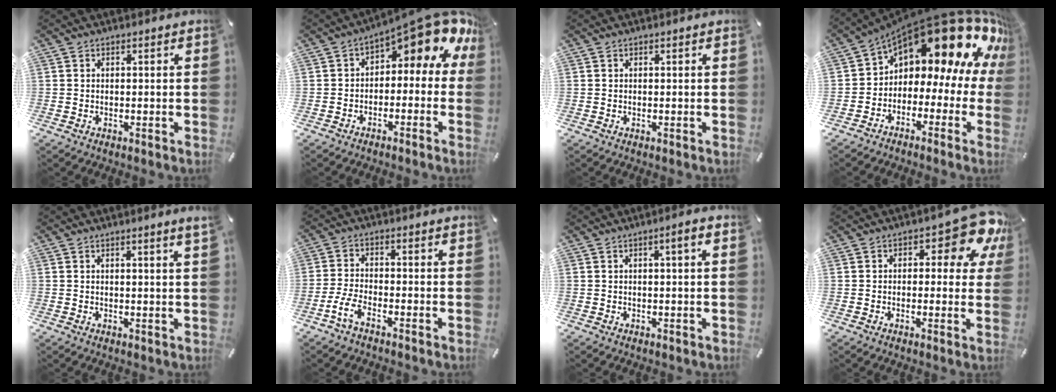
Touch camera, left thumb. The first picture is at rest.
{"total": 9.7, "force": [5.9, 3.8, 6.8], "torque": [-0.094, -0.055, 0.097]}
{"total": 0.0}
{"total": 20.4, "force": [11.4, 9.8, 13.7], "torque": [-0.212, -0.088, 0.194]}
{"total": 2.1, "force": [1.0, -0.1, 1.9], "torque": [-0.034, -0.002, 0.017]}
{"total": 5.1, "force": [-3.4, 1.7, 3.5], "torque": [-0.096, -0.002, -0.070]}
{"total": 3.1, "force": [0.6, 0.3, 3.1], "torque": [-0.049, -0.002, 0.006]}
{"total": 11.0, "force": [5.8, 4.7, 8.1], "torque": [-0.102, -0.039, 0.096]}